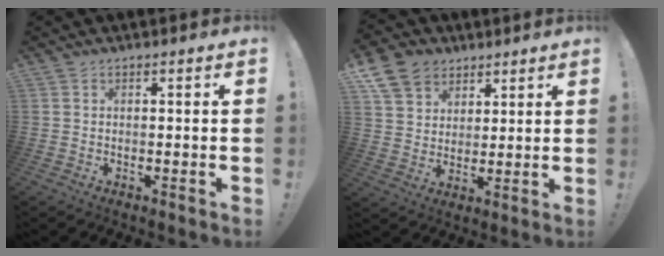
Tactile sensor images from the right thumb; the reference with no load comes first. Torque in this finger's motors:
{"motor_torque": [0.14, 0.20, 0.32, 0.89, 0.05]}